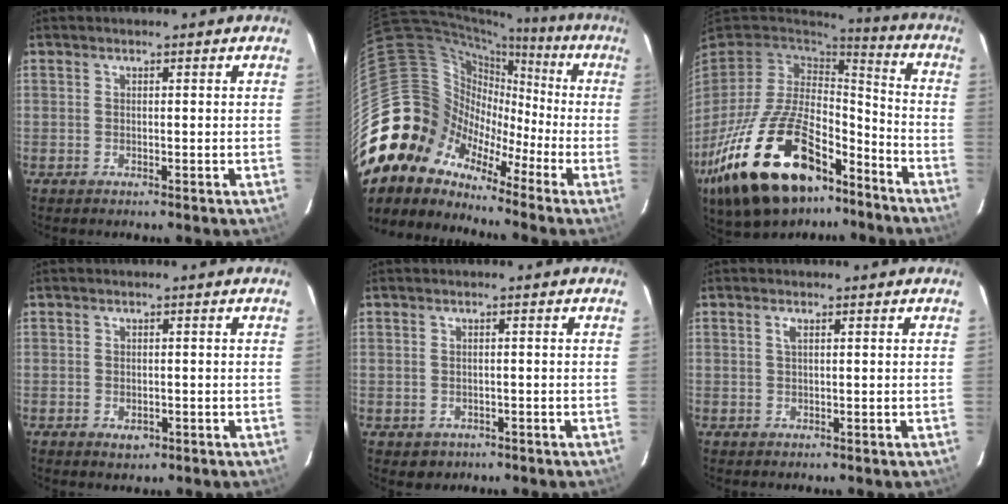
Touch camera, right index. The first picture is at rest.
{"total": 14.3, "force": [-8.6, 11.1, 2.4], "torque": [-0.061, 0.046, -0.181]}
{"total": 29.8, "force": [-17.4, 14.5, 19.4], "torque": [-0.392, -0.024, -0.275]}
{"total": 2.2, "force": [-0.8, 1.7, 1.2], "torque": [-0.019, -0.004, -0.007]}
{"total": 2.3, "force": [-0.9, 2.0, 0.5], "torque": [-0.013, 0.000, -0.004]}
{"total": 0.9, "force": [0.4, 0.1, 0.8], "torque": [-0.017, 0.003, 0.007]}